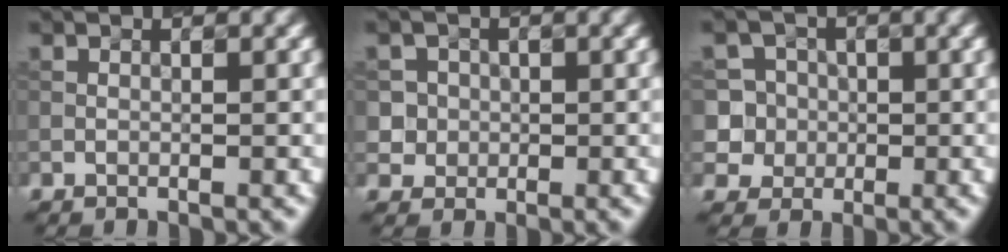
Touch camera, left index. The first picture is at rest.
{"total": 3.3, "force": [0.4, 3.2, 0.7], "torque": [-0.005, 0.018, 0.011]}
{"total": 6.1, "force": [0.5, 5.9, 1.7], "torque": [-0.031, 0.033, 0.000]}